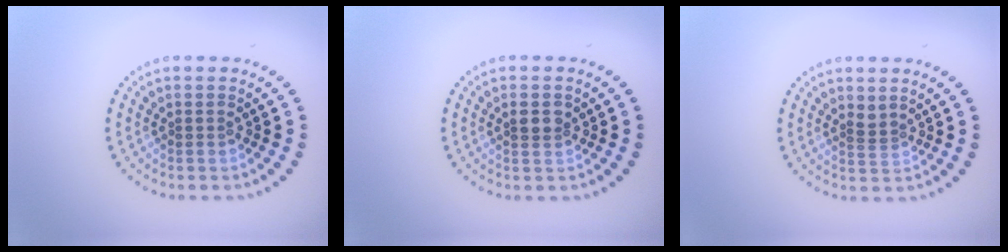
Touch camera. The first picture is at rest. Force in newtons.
{"total": 1.6, "press": 1.5, "slide": 0.5}
{"total": 1.1, "press": 0.7, "slide": 0.8}